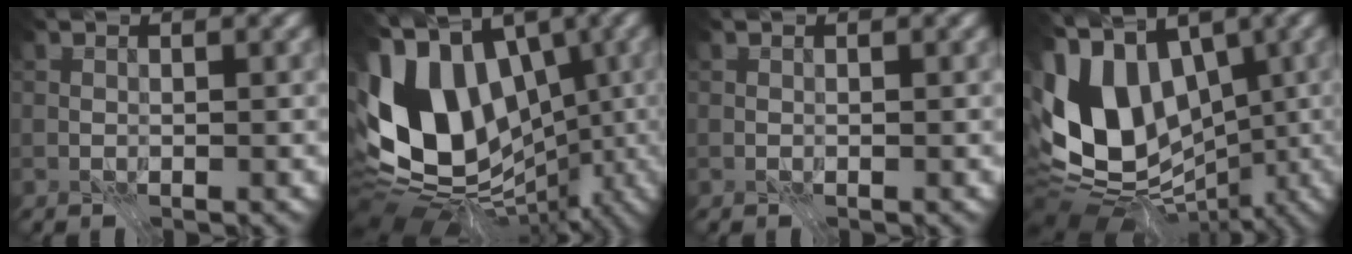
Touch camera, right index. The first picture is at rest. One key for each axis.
{"total": 16.9, "fx": -0.5, "fy": 11.5, "fz": 12.4, "tx": -0.226, "ty": 0.015, "tz": -0.014}
{"total": 0.0}
{"total": 14.6, "fx": -0.4, "fy": 10.0, "fz": 10.6, "tx": -0.210, "ty": 0.007, "tz": -0.008}